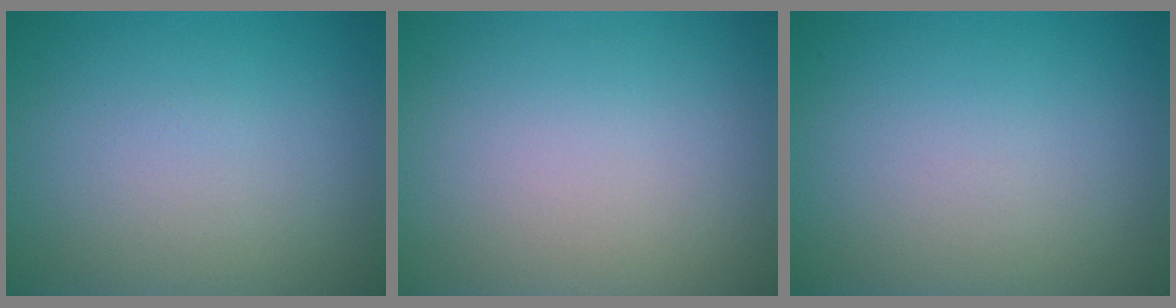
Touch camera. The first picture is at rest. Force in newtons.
{"total": 0.0}
{"total": 0.0}